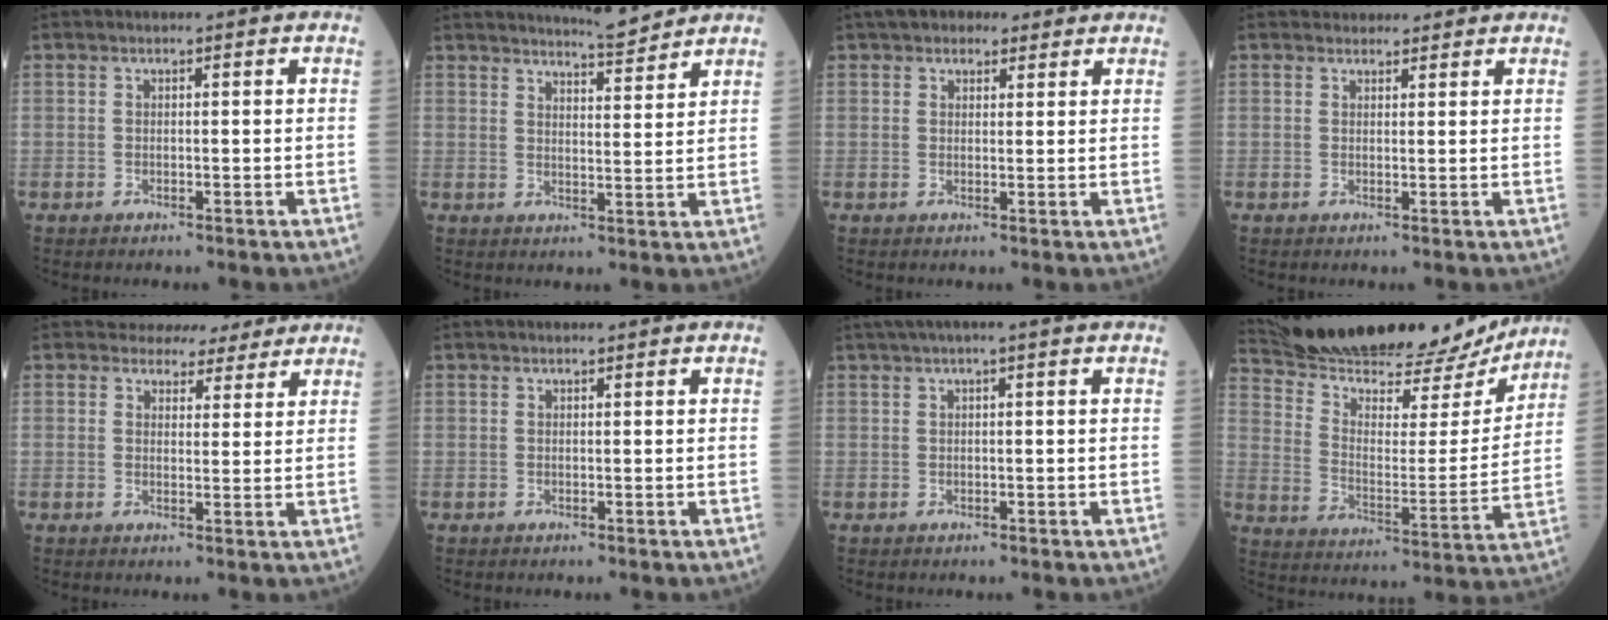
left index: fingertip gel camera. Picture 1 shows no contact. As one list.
[{"total": 5.9, "force": [5.8, -0.1, 1.2], "torque": [-0.028, -0.008, 0.086]}, {"total": 5.4, "force": [4.1, 2.7, 2.2], "torque": [-0.027, 0.029, 0.065]}, {"total": 3.4, "force": [3.1, 1.2, 0.2], "torque": [0.000, 0.015, 0.042]}, {"total": 5.6, "force": [5.0, 2.4, 0.1], "torque": [0.005, 0.003, 0.054]}, {"total": 0.6, "force": [0.6, 0.1, 0.1], "torque": [-0.009, 0.008, 0.012]}, {"total": 3.6, "force": [2.6, -0.5, 2.5], "torque": [-0.043, 0.029, 0.046]}, {"total": 25.7, "force": [23.5, 4.4, 9.6], "torque": [-0.166, -0.027, 0.343]}]